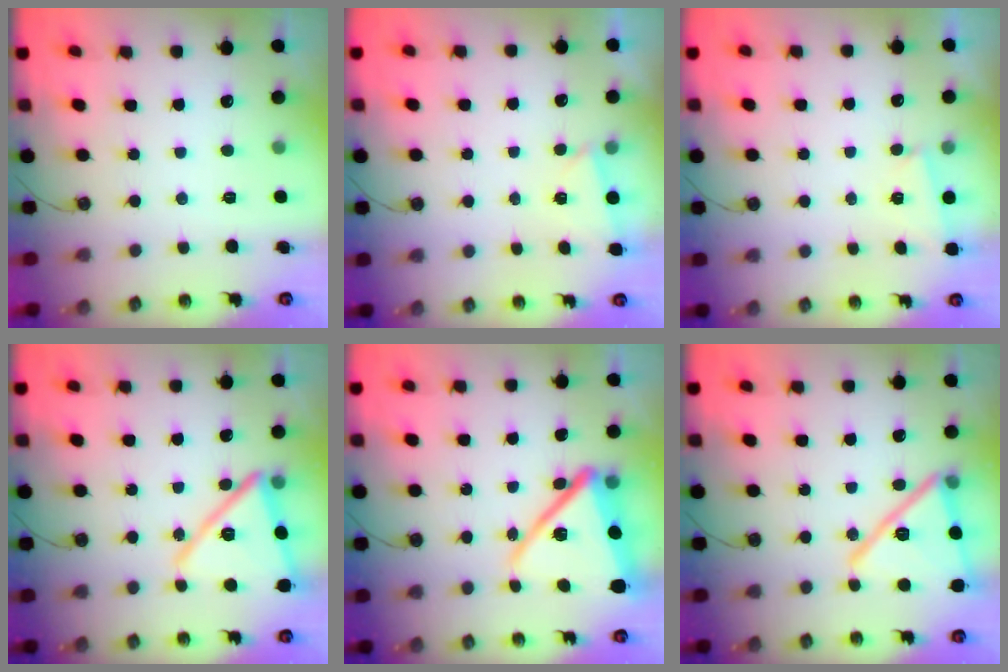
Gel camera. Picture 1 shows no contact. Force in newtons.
{"total": 0.6, "press": 0.0, "slide": 0.6}
{"total": 1.5, "press": 1.4, "slide": 0.5}
{"total": 17.9, "press": 17.9, "slide": 1.4}
{"total": 19.4, "press": 19.4, "slide": 1.6}
{"total": 20.4, "press": 18.7, "slide": 8.2}